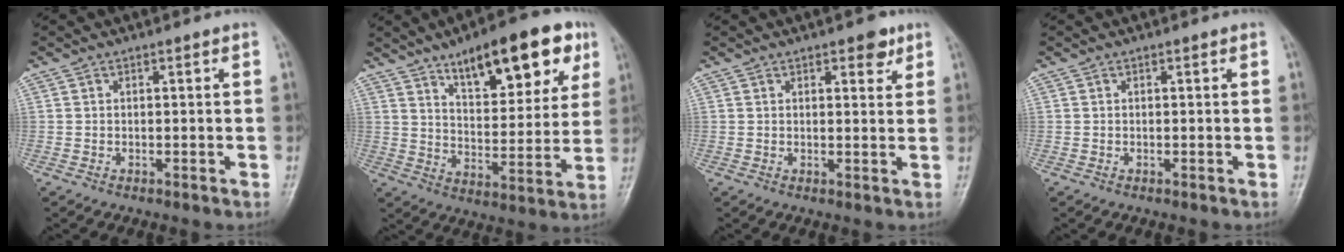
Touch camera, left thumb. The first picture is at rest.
{"total": 18.9, "force": [10.6, 7.6, 13.6], "torque": [-0.149, -0.038, 0.160]}
{"total": 3.6, "force": [2.2, 1.6, 2.3], "torque": [-0.014, -0.009, 0.026]}
{"total": 0.0}